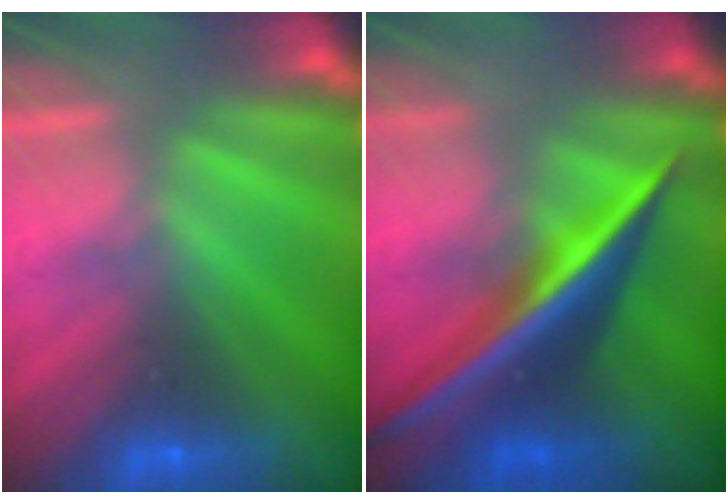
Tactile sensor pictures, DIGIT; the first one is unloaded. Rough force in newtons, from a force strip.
{"total": 2.6}